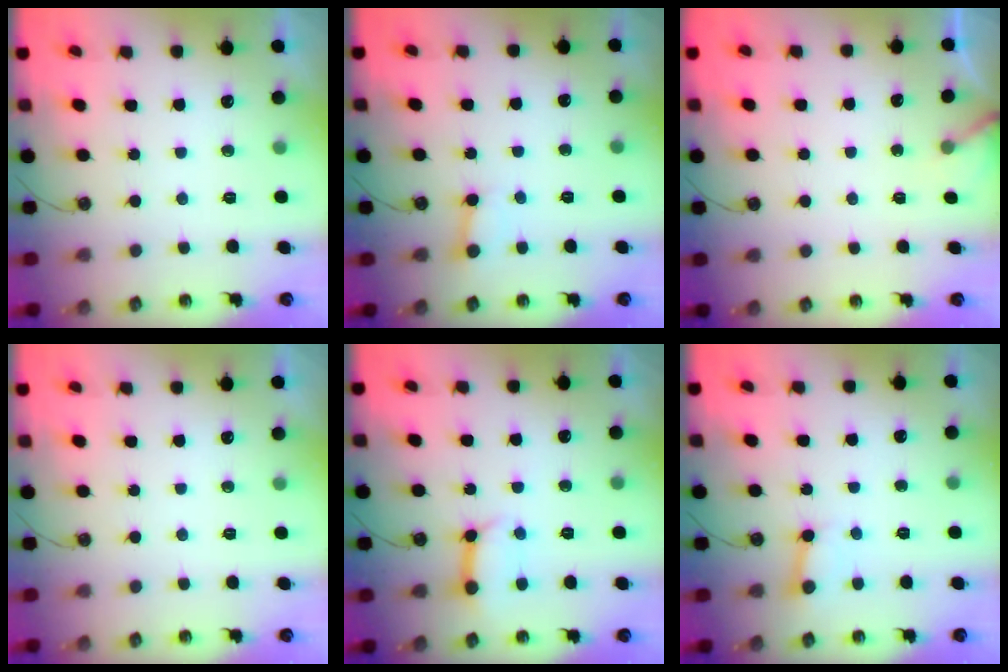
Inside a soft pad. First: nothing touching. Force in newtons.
{"total": 2.6, "press": 2.5, "slide": 0.4}
{"total": 3.0, "press": 3.0, "slide": 0.3}
{"total": 0.0}
{"total": 9.6, "press": 9.5, "slide": 1.2}
{"total": 5.8, "press": 5.8, "slide": 0.5}